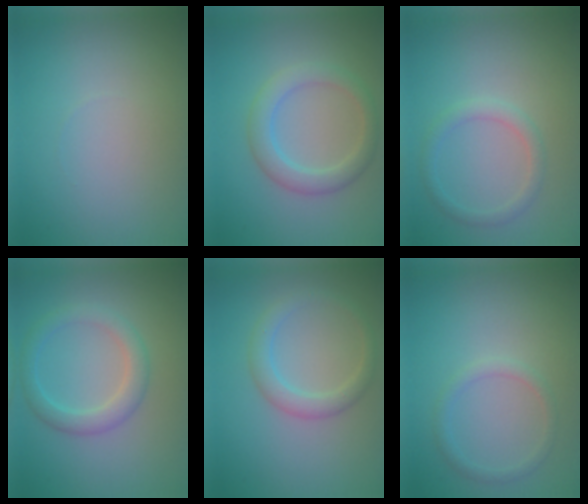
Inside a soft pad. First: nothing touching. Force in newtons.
{"total": 3.2, "press": 3.2, "slide": 0.0}
{"total": 1.7, "press": 1.7, "slide": 0.1}
{"total": 3.0, "press": 3.0, "slide": 0.1}
{"total": 2.5, "press": 2.5, "slide": 0.0}
{"total": 1.4, "press": 1.3, "slide": 0.2}